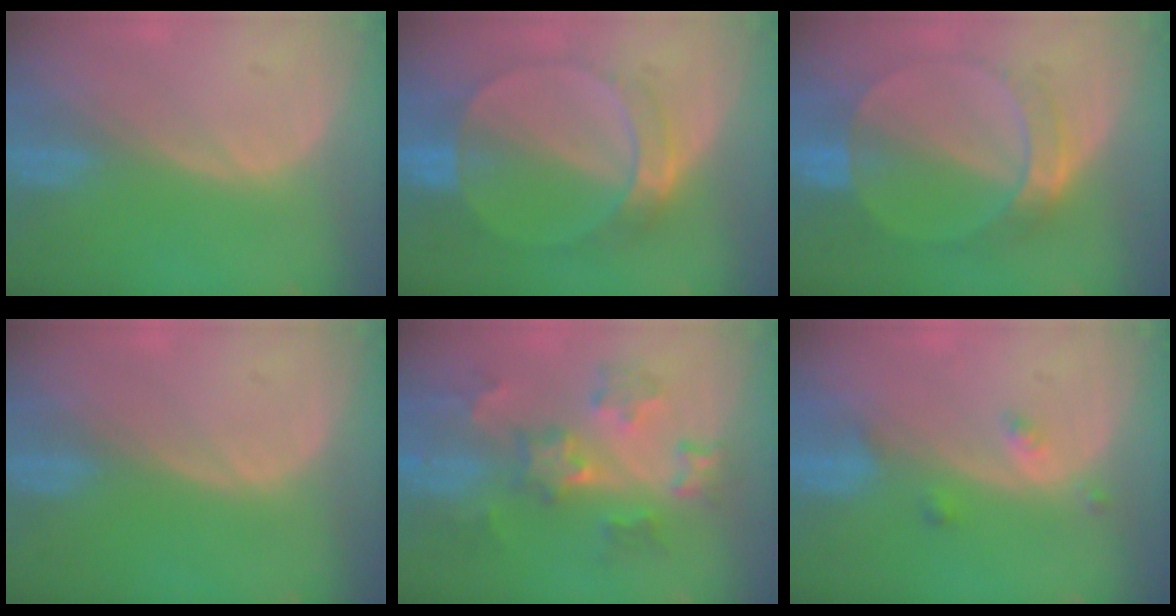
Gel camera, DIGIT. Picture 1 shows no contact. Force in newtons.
{"total": 7.2, "press": 6.4, "slide": 3.4}
{"total": 7.2, "press": 6.4, "slide": 3.3}
{"total": 0.0}
{"total": 7.7, "press": 7.6, "slide": 1.2}
{"total": 2.1, "press": 2.1, "slide": 0.2}